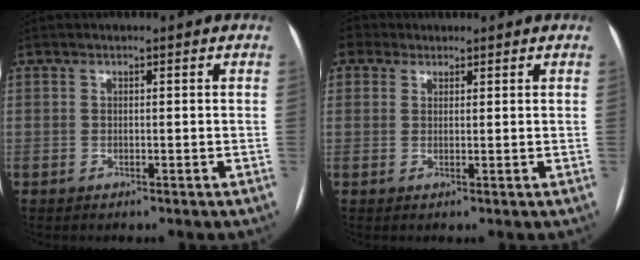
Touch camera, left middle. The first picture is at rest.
{"total": 2.6, "force": [1.7, 2.0, 0.3], "torque": [-0.008, 0.020, 0.028]}